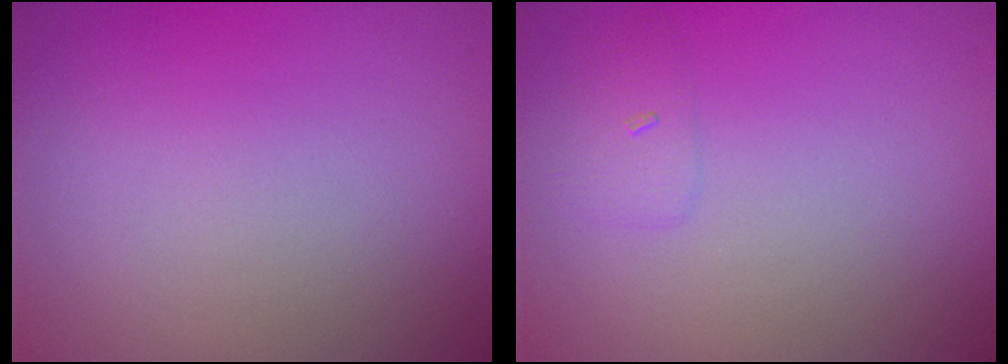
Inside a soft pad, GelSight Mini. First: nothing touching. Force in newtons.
{"total": 1.1, "press": 1.1, "slide": 0.0}